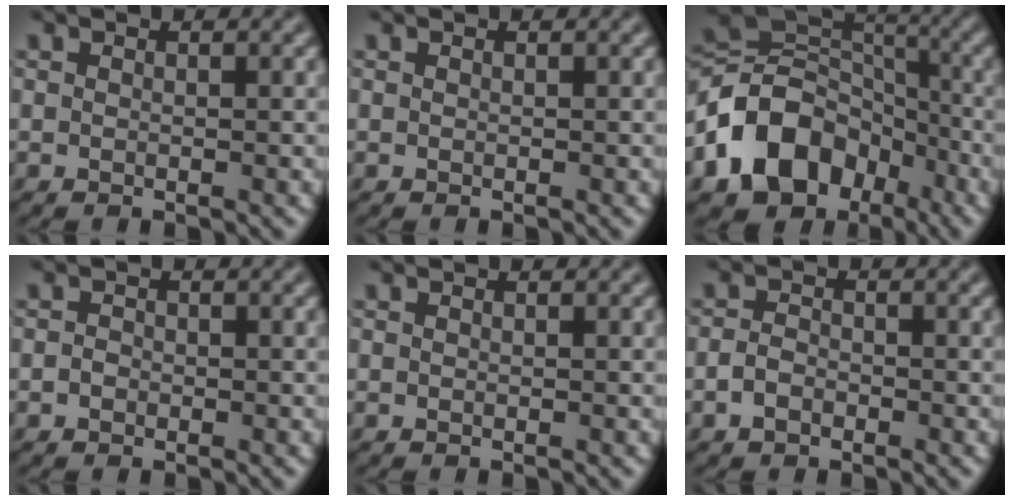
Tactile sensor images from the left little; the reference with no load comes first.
{"total": 0.0}
{"total": 11.5, "force": [-5.0, 8.6, 5.9], "torque": [-0.118, 0.003, -0.099]}
{"total": 0.8, "force": [-0.3, 0.7, 0.3], "torque": [-0.003, 0.000, -0.014]}
{"total": 0.0}
{"total": 1.6, "force": [-0.9, 1.1, 0.8], "torque": [-0.019, 0.003, -0.022]}